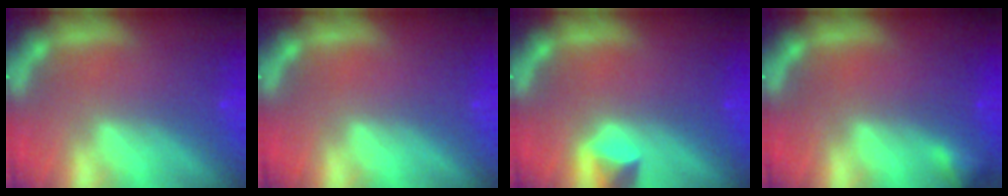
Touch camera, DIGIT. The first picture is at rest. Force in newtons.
{"total": 0.0}
{"total": 1.9}
{"total": 1.4}